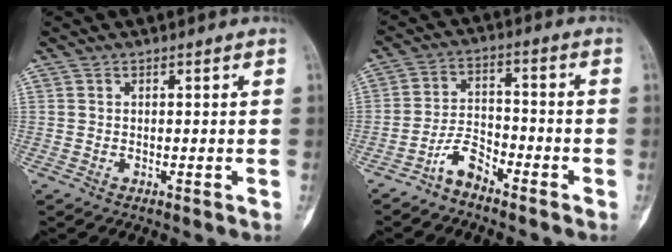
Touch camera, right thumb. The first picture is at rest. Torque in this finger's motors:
{"motor_torque": [1.39, 0.22, 0.57, -1.01, 0.00]}